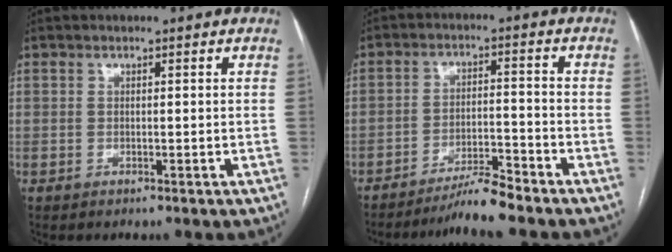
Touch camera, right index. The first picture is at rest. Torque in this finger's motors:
{"motor_torque": [0.28, -0.17, 0.04, 0.05]}